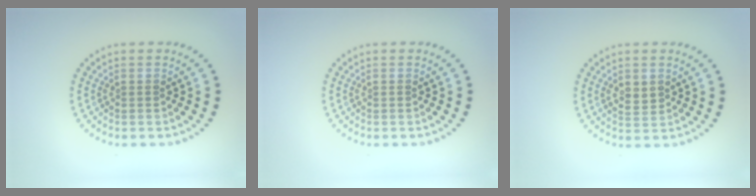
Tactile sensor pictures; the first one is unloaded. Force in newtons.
{"total": 0.0}
{"total": 1.7, "press": 1.7, "slide": 0.3}